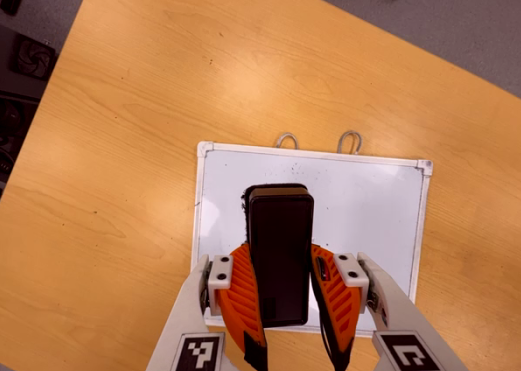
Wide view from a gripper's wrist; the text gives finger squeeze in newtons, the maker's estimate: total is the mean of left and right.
{"total": 6.7, "left": 5.8, "right": 7.6}